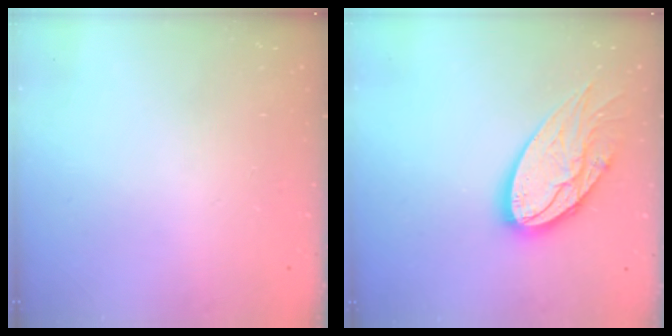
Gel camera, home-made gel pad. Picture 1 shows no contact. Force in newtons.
{"total": 19.3, "press": 19.2, "slide": 1.8}